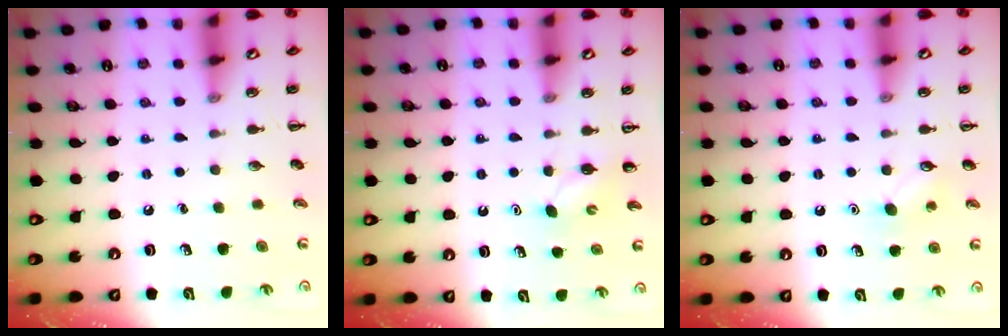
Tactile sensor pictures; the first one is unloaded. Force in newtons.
{"total": 2.3, "press": 2.2, "slide": 0.7}
{"total": 5.9, "press": 5.7, "slide": 1.3}